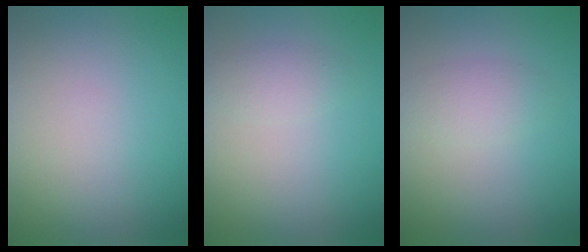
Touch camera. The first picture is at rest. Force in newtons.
{"total": 1.6, "press": 1.6, "slide": 0.1}
{"total": 2.2, "press": 2.1, "slide": 0.1}